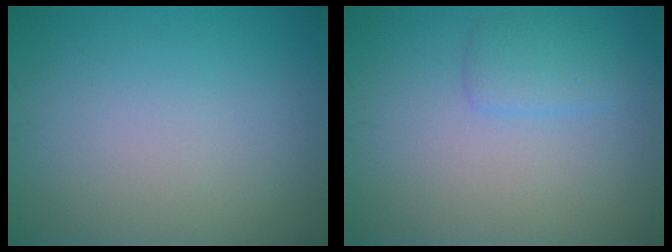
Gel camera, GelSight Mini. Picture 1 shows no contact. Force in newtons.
{"total": 1.9, "press": 1.9, "slide": 0.1}